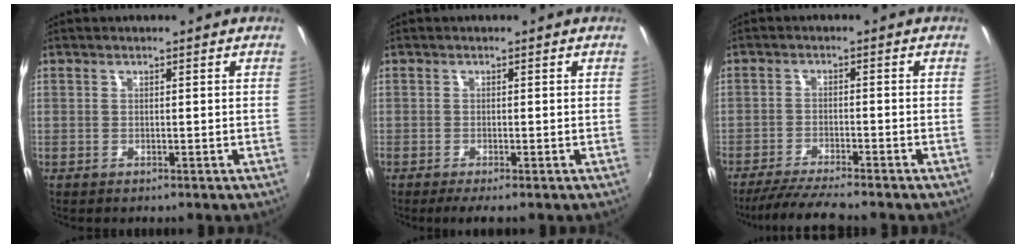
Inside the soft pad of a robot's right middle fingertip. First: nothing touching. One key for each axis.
{"total": 1.8, "fx": -1.4, "fy": -0.3, "fz": 1.1, "tx": -0.025, "ty": -0.008, "tz": -0.027}
{"total": 8.0, "fx": -7.1, "fy": -0.1, "fz": 3.5, "tx": -0.090, "ty": -0.020, "tz": -0.123}